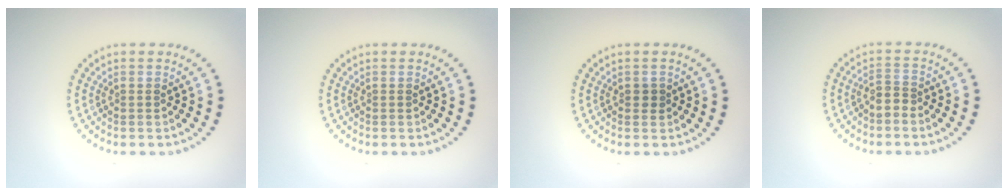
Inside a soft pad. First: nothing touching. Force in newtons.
{"total": 0.0}
{"total": 0.8, "press": 0.8, "slide": 0.1}
{"total": 1.7, "press": 1.3, "slide": 1.1}